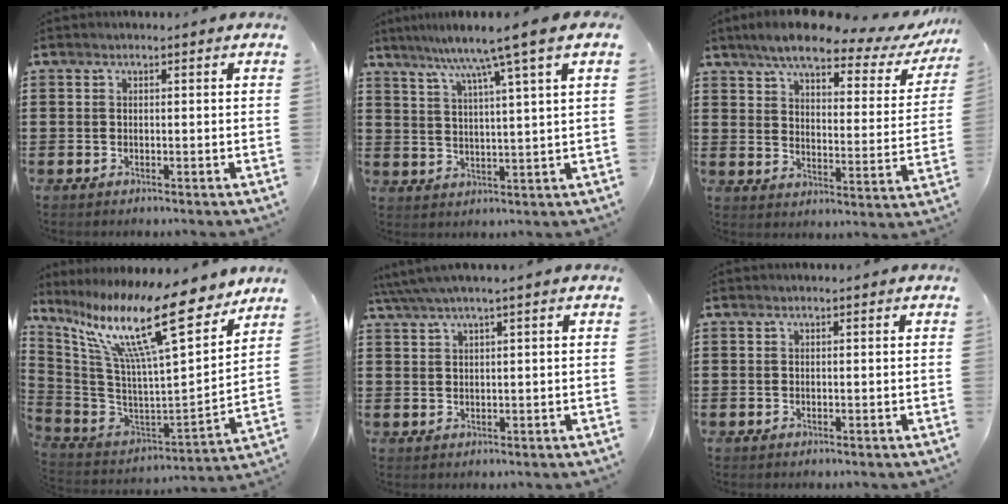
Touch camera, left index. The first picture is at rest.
{"total": 7.4, "force": [5.2, -1.1, 5.1], "torque": [-0.116, -0.021, 0.082]}
{"total": 7.9, "force": [6.5, 1.3, 4.2], "torque": [-0.096, -0.033, 0.108]}
{"total": 17.4, "force": [11.4, 2.4, 12.9], "torque": [-0.279, -0.072, 0.184]}
{"total": 2.1, "force": [1.2, -0.2, 1.8], "torque": [-0.035, 0.000, 0.021]}
{"total": 0.0}